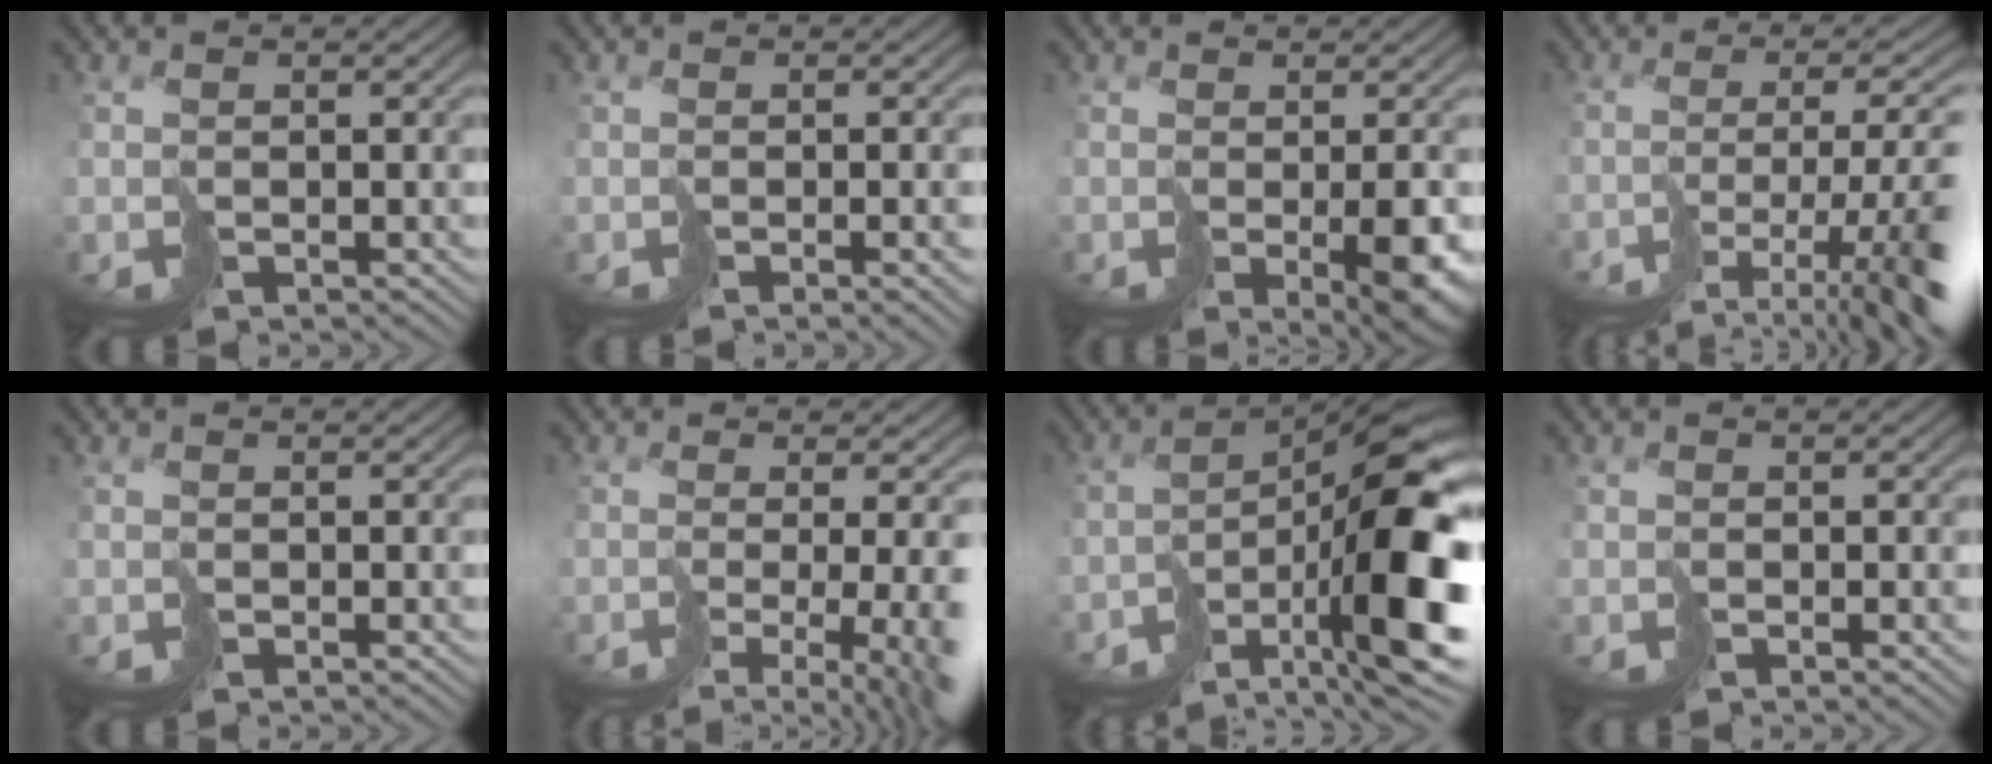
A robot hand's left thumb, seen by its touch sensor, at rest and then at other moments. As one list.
[{"total": 2.6, "force": [-0.7, 0.4, 2.5], "torque": [-0.037, -0.002, -0.013]}, {"total": 6.0, "force": [-1.2, 1.7, 5.6], "torque": [-0.078, -0.011, -0.012]}, {"total": 12.7, "force": [-5.8, 3.3, 10.8], "torque": [-0.169, -0.013, -0.089]}, {"total": 0.0}, {"total": 11.8, "force": [-3.5, 3.9, 10.5], "torque": [-0.138, -0.029, -0.030]}, {"total": 16.9, "force": [-6.5, 6.8, 14.0], "torque": [-0.214, -0.018, -0.110]}, {"total": 0.7, "force": [-0.2, 0.1, 0.7], "torque": [-0.012, -0.002, -0.005]}]